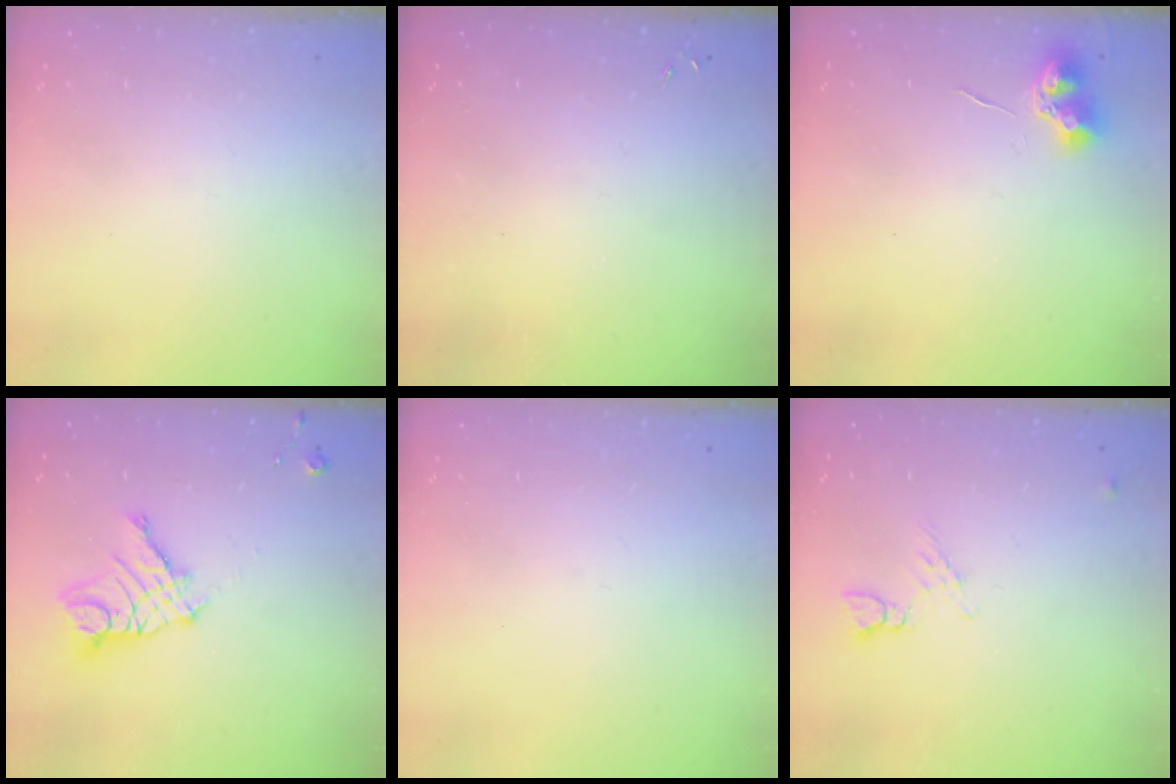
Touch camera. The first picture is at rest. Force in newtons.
{"total": 0.0}
{"total": 9.0, "press": 9.0, "slide": 0.6}
{"total": 12.0, "press": 11.9, "slide": 1.2}
{"total": 0.0}
{"total": 3.7, "press": 3.6, "slide": 0.5}